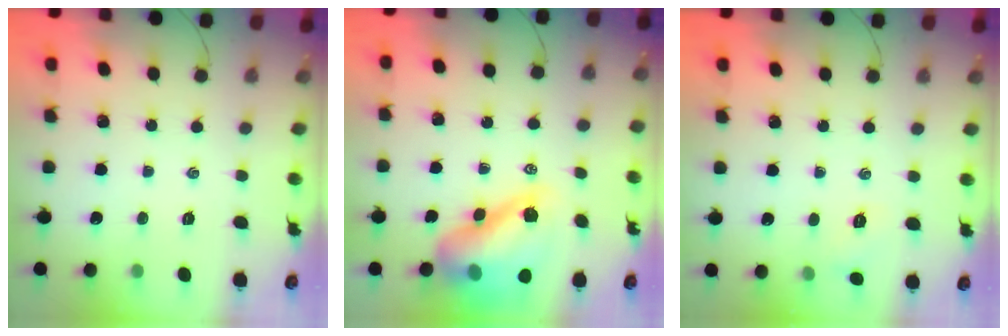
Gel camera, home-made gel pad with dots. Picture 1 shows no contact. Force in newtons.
{"total": 16.2, "press": 15.5, "slide": 4.5}
{"total": 5.1, "press": 4.9, "slide": 1.3}